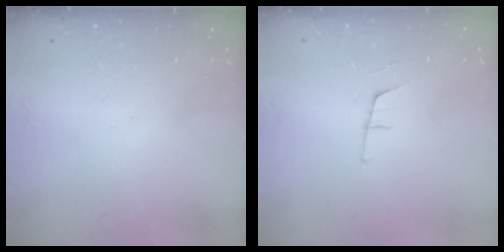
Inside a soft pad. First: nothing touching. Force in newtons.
{"total": 7.7, "press": 7.2, "slide": 2.8}